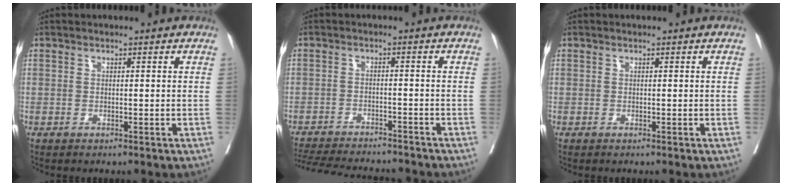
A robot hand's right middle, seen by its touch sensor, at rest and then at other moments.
{"total": 14.9, "force": [-13.8, 2.5, 5.1], "torque": [-0.109, -0.013, -0.194]}
{"total": 0.0}